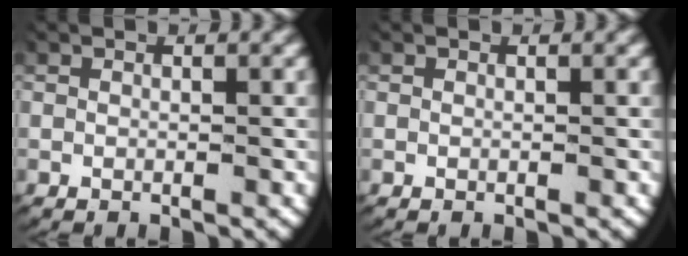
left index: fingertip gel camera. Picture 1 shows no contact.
{"total": 0.0}